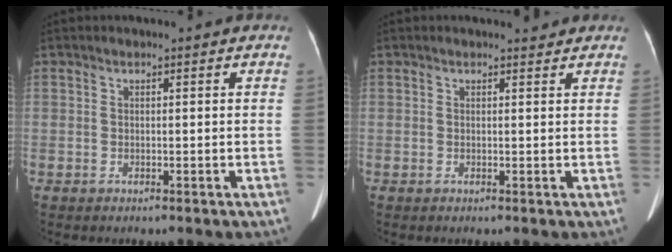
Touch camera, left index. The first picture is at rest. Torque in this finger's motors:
{"motor_torque": [0.00, -0.24, 0.01, 0.01]}